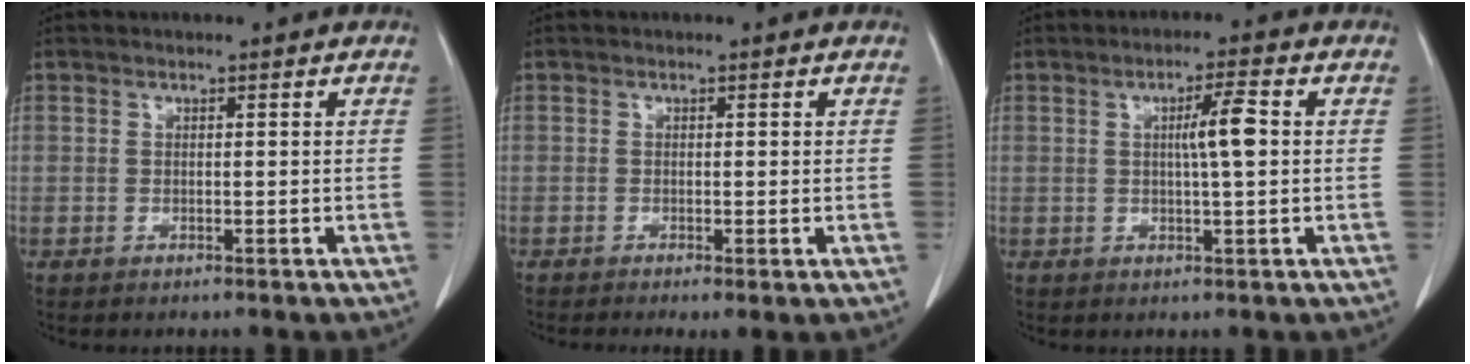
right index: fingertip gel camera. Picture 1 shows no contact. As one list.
[{"total": 1.7, "force": [-0.6, 0.4, 1.5], "torque": [-0.025, -0.006, -0.008]}, {"total": 4.7, "force": [0.6, 0.1, 4.6], "torque": [-0.078, 0.003, 0.008]}]